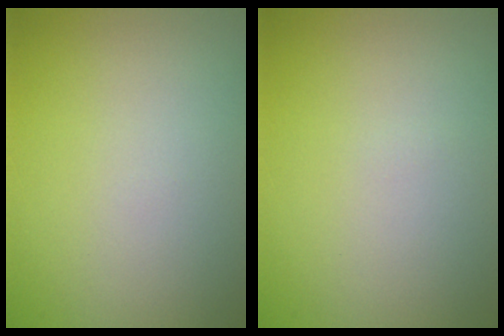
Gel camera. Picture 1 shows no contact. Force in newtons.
{"total": 0.0}